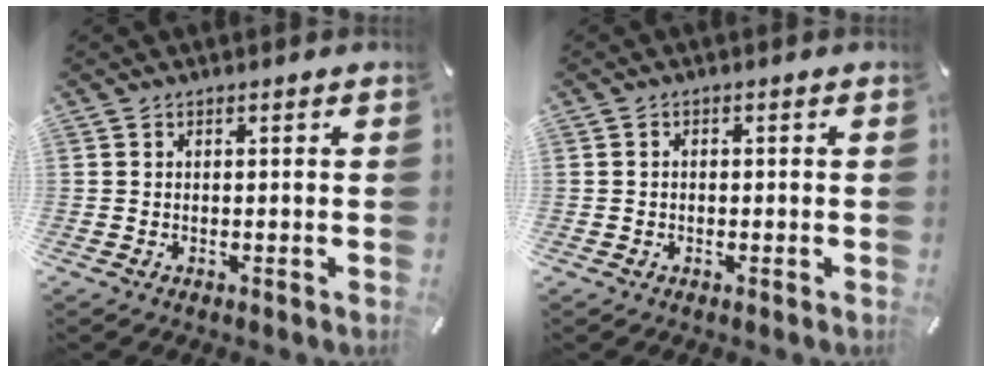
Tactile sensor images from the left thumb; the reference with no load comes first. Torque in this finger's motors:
{"motor_torque": [-0.03, -0.57, -0.21, 0.40, -0.05]}